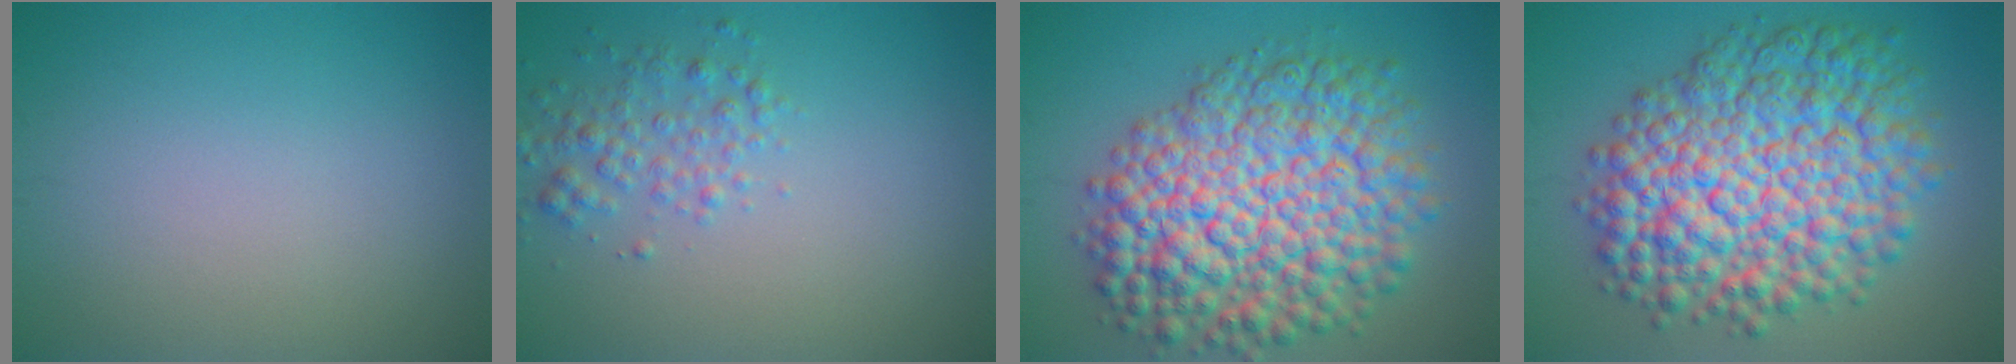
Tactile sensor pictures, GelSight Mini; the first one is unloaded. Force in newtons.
{"total": 2.5, "press": 2.5, "slide": 0.1}
{"total": 12.3, "press": 12.3, "slide": 0.3}
{"total": 12.5, "press": 12.5, "slide": 0.3}